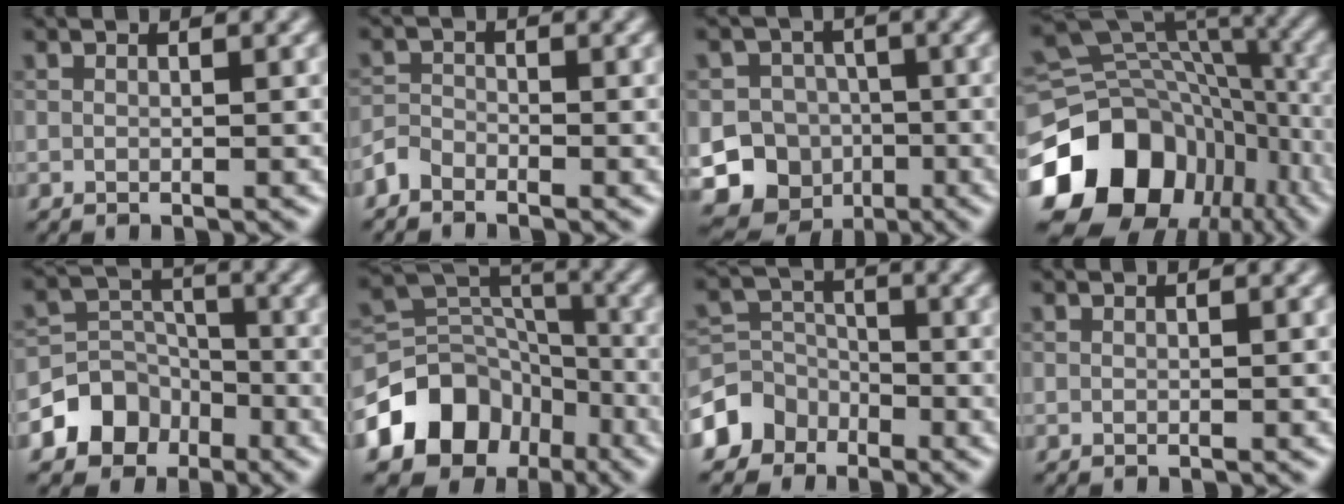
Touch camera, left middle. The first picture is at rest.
{"total": 1.6, "force": [-1.4, 0.8, 0.3], "torque": [-0.004, 0.008, -0.034]}
{"total": 16.9, "force": [-7.2, 14.9, 3.4], "torque": [-0.083, -0.041, -0.134]}
{"total": 18.0, "force": [-8.1, 13.7, 8.4], "torque": [-0.180, -0.014, -0.122]}
{"total": 5.4, "force": [-3.0, 4.2, 1.4], "torque": [-0.006, 0.015, -0.063]}
{"total": 9.2, "force": [-4.8, 6.9, 3.8], "torque": [-0.061, 0.005, -0.095]}
{"total": 5.4, "force": [-3.4, 4.1, 0.9], "torque": [0.002, 0.007, -0.082]}
{"total": 0.0}